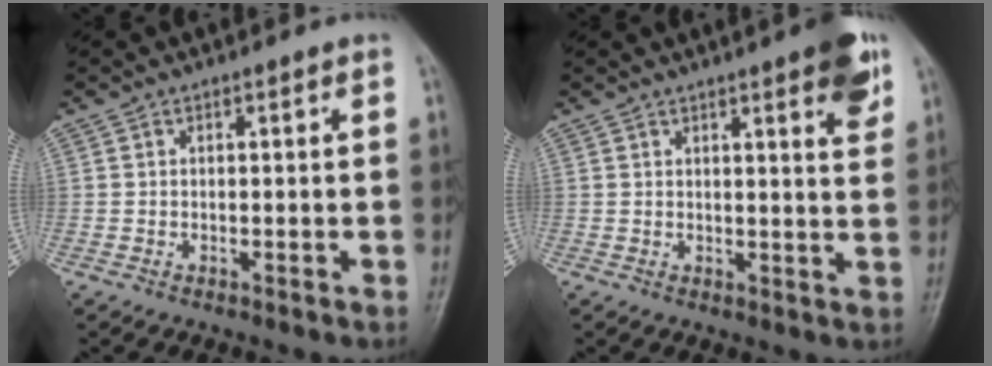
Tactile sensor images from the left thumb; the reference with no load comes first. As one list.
[{"total": 7.4, "force": [4.2, 1.5, 6.0], "torque": [-0.064, -0.017, 0.049]}]